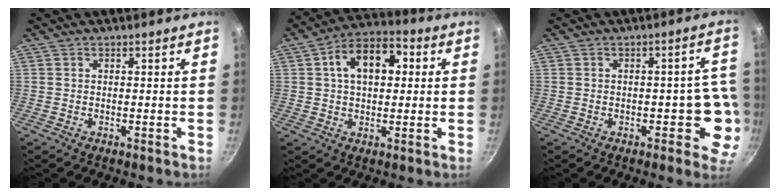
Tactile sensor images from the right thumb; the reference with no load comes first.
{"total": 12.1, "force": [2.7, 7.6, 9.1], "torque": [-0.112, 0.024, 0.030]}
{"total": 8.0, "force": [-2.3, 4.4, 6.3], "torque": [-0.005, 0.027, -0.026]}